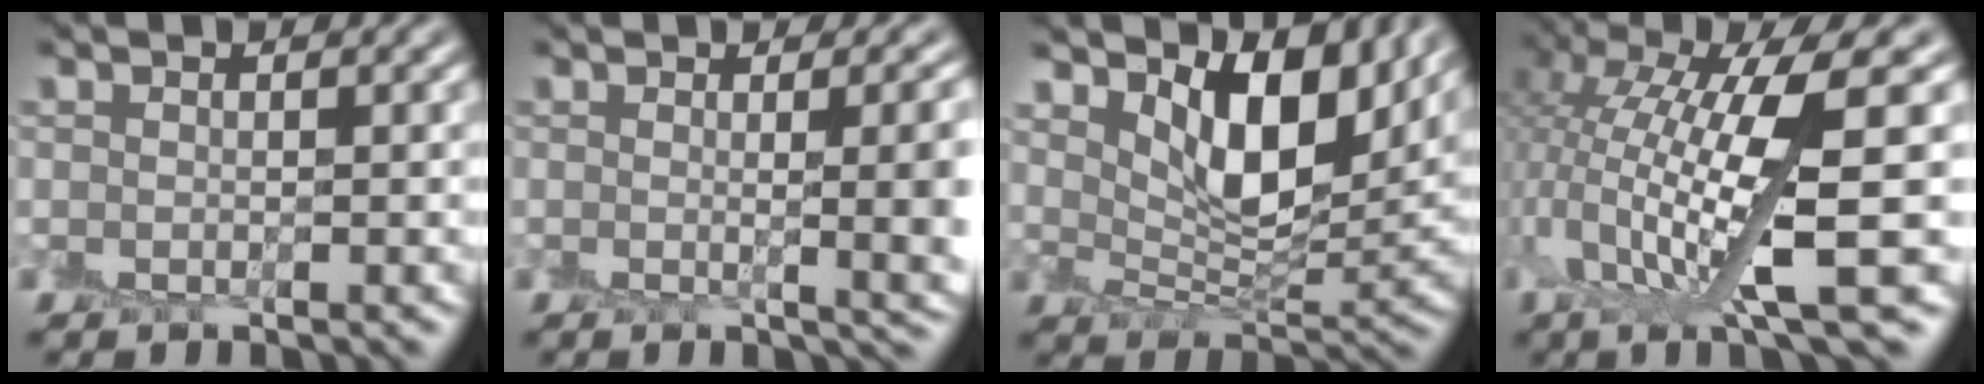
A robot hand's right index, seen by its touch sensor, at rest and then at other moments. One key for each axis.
{"total": 7.0, "fx": 0.3, "fy": 2.9, "fz": 6.3, "tx": -0.033, "ty": 0.008, "tz": 0.003}
{"total": 7.1, "fx": 4.3, "fy": 3.3, "fz": 4.5, "tx": -0.071, "ty": -0.009, "tz": 0.072}
{"total": 9.9, "fx": 1.1, "fy": 2.5, "fz": 9.5, "tx": -0.176, "ty": 0.002, "tz": 0.028}